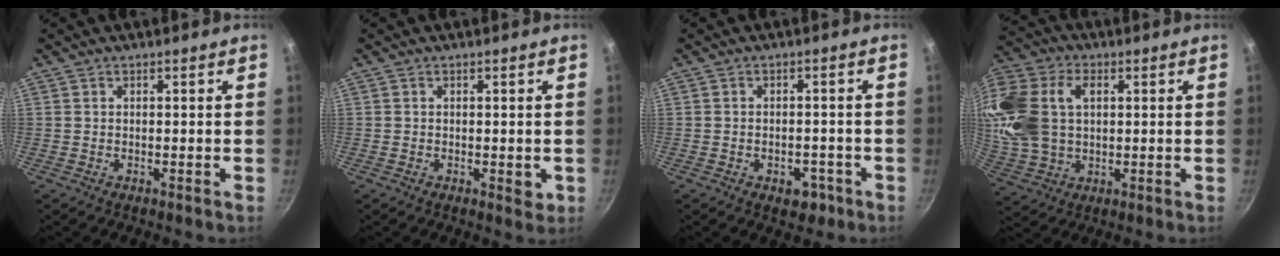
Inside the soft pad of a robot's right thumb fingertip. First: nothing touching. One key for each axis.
{"total": 1.9, "fx": -0.3, "fy": 1.2, "fz": 1.5, "tx": -0.018, "ty": -0.005, "tz": -0.004}
{"total": 4.3, "fx": -2.2, "fy": 2.7, "fz": 2.6, "tx": -0.016, "ty": 0.015, "tz": -0.020}
{"total": 20.5, "fx": 4.2, "fy": 14.4, "fz": 14.0, "tx": -0.313, "ty": 0.021, "tz": 0.080}